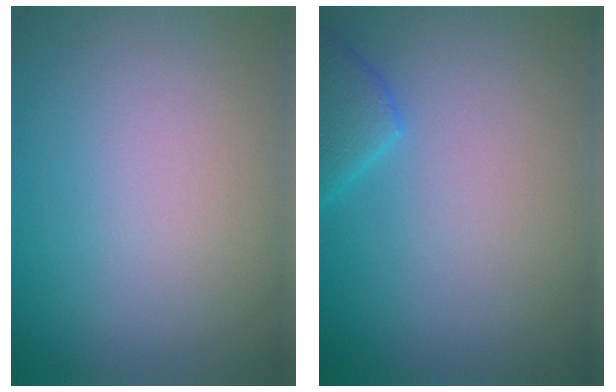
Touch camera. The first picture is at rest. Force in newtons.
{"total": 2.3, "press": 2.3, "slide": 0.2}